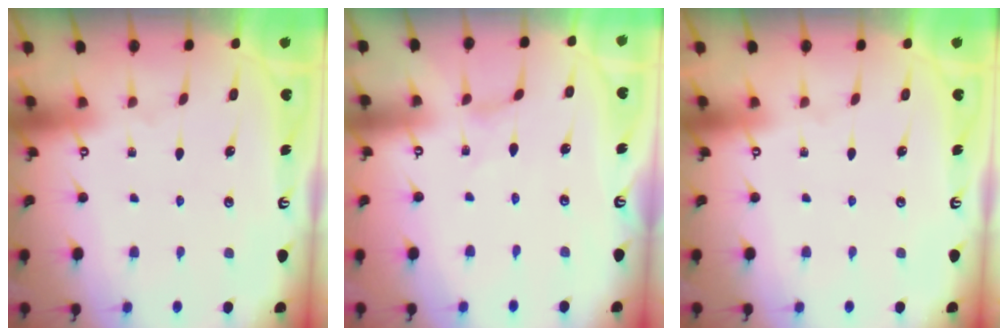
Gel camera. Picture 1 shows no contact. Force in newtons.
{"total": 0.0}
{"total": 0.0}